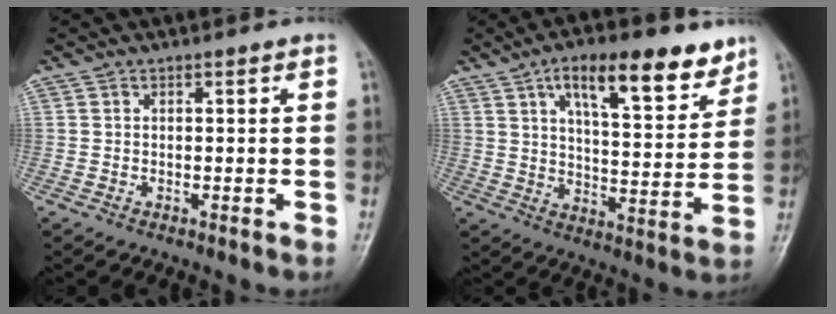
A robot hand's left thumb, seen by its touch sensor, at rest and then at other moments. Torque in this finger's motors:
{"motor_torque": [0.62, 0.53, 1.20, -0.91, 0.13]}